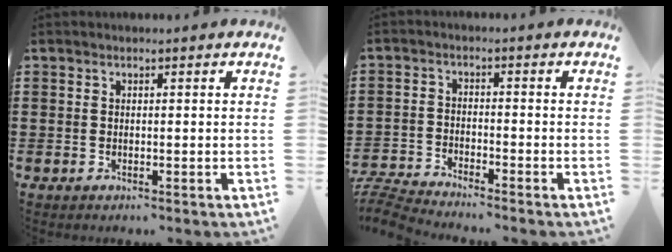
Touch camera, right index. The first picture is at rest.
{"total": 4.4, "force": [-4.4, -0.1, 0.4], "torque": [-0.030, -0.009, -0.095]}